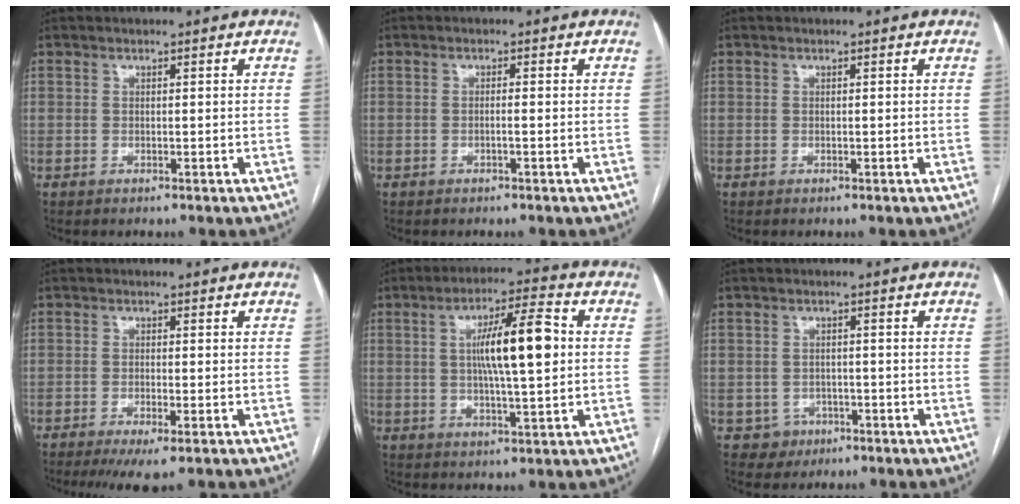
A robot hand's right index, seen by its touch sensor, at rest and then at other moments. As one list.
[{"total": 0.8, "force": [-0.3, 0.0, 0.8], "torque": [-0.013, 0.001, -0.006]}, {"total": 0.0}, {"total": 4.7, "force": [-2.8, 0.6, 3.7], "torque": [-0.058, -0.012, -0.045]}, {"total": 11.3, "force": [1.3, 1.4, 11.2], "torque": [-0.191, 0.013, 0.021]}, {"total": 3.2, "force": [-1.4, 2.9, -0.1], "torque": [0.011, 0.014, -0.017]}]